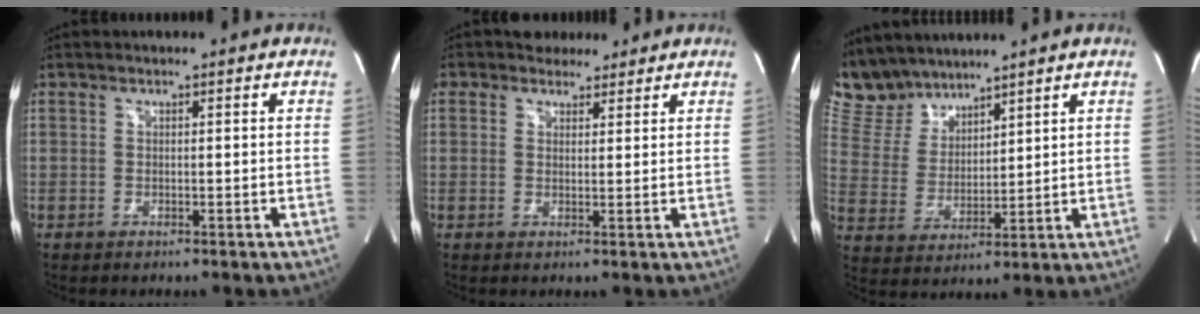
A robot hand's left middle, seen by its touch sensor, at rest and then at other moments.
{"total": 3.8, "force": [3.0, 2.3, 0.5], "torque": [-0.007, 0.011, 0.047]}
{"total": 8.9, "force": [8.3, 3.1, 1.1], "torque": [-0.039, 0.013, 0.181]}